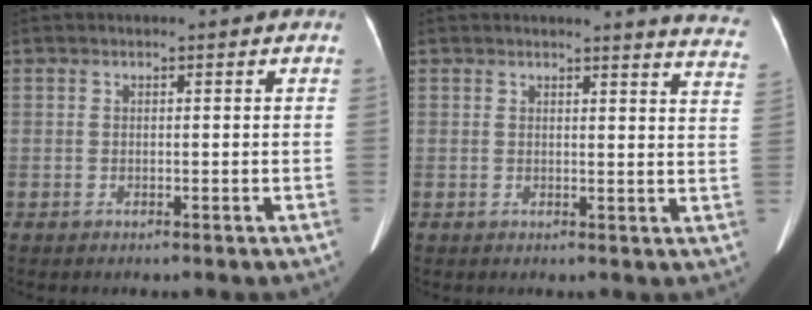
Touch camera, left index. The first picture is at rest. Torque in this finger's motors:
{"motor_torque": [0.65, -1.19, 0.08, 0.04]}